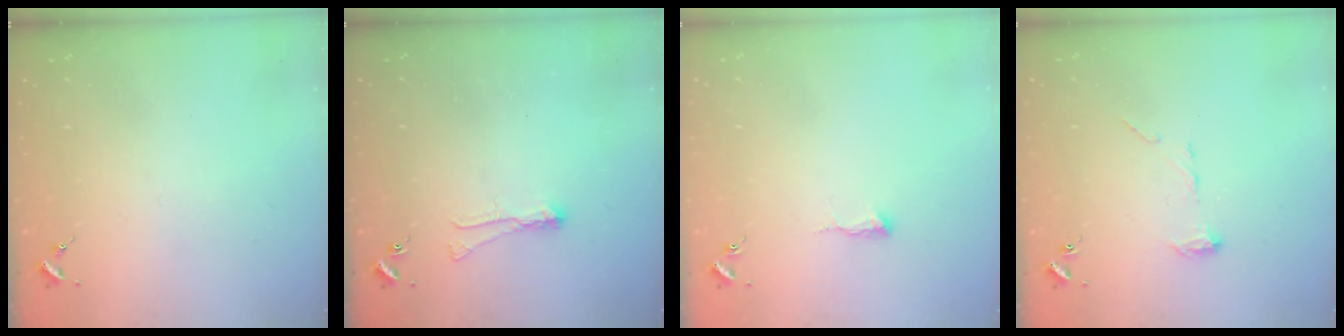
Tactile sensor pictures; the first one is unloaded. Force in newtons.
{"total": 4.2, "press": 4.2, "slide": 0.6}
{"total": 5.5, "press": 5.5, "slide": 0.5}
{"total": 8.3, "press": 8.3, "slide": 0.6}